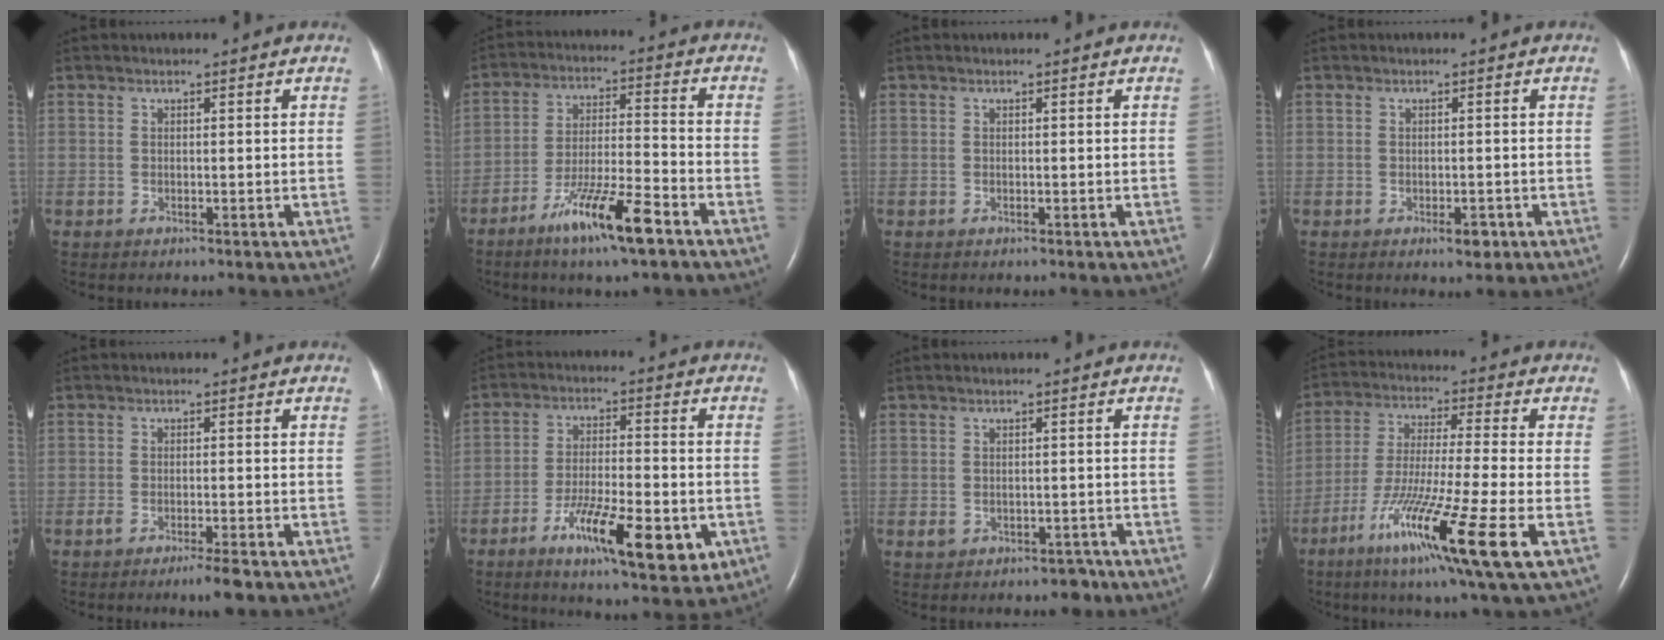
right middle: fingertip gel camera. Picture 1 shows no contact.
{"total": 11.2, "force": [-7.0, 0.6, 8.7], "torque": [-0.162, -0.019, -0.126]}
{"total": 0.0}
{"total": 2.1, "force": [-1.1, 0.8, 1.6], "torque": [-0.023, 0.000, -0.011]}
{"total": 3.2, "force": [-2.2, 0.1, 2.3], "torque": [-0.042, -0.005, -0.037]}
{"total": 13.1, "force": [-5.6, 3.2, 11.4], "torque": [-0.188, -0.012, -0.083]}
{"total": 2.9, "force": [-1.7, 2.0, 1.2], "torque": [-0.013, 0.009, -0.015]}
{"total": 16.8, "force": [-7.6, -0.6, 15.0], "torque": [-0.288, -0.047, -0.136]}